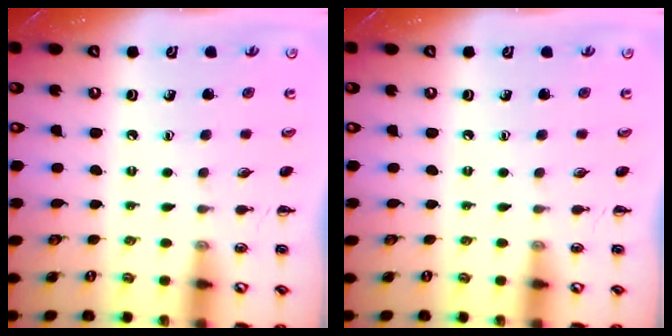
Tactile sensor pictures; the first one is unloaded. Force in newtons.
{"total": 0.0}